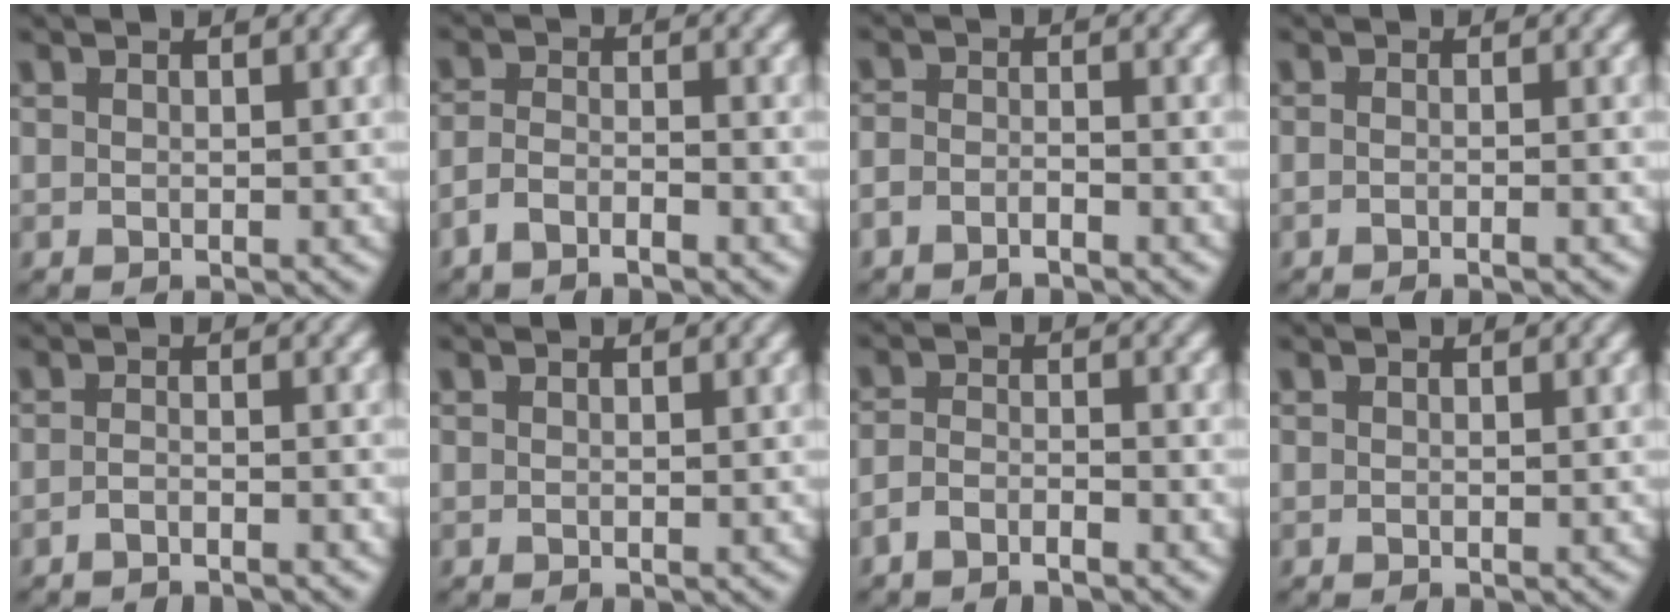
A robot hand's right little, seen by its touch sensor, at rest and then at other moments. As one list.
[{"total": 2.7, "force": [-2.2, 1.1, 1.2], "torque": [-0.024, -0.013, -0.036]}, {"total": 2.2, "force": [-2.0, 0.6, 0.6], "torque": [-0.010, -0.009, -0.034]}, {"total": 1.4, "force": [-1.1, -0.7, 0.6], "torque": [-0.002, 0.002, -0.022]}, {"total": 2.3, "force": [-2.3, -0.5, 0.3], "torque": [-0.007, -0.008, -0.037]}, {"total": 0.0}, {"total": 2.6, "force": [-2.3, 0.7, 0.8], "torque": [-0.014, -0.011, -0.038]}, {"total": 0.0}]